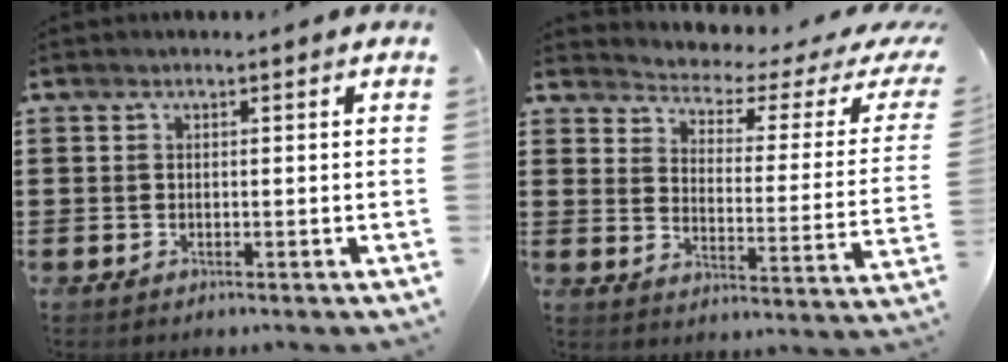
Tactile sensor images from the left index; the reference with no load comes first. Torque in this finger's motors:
{"motor_torque": [2.14, 0.00, 0.19, 0.00]}